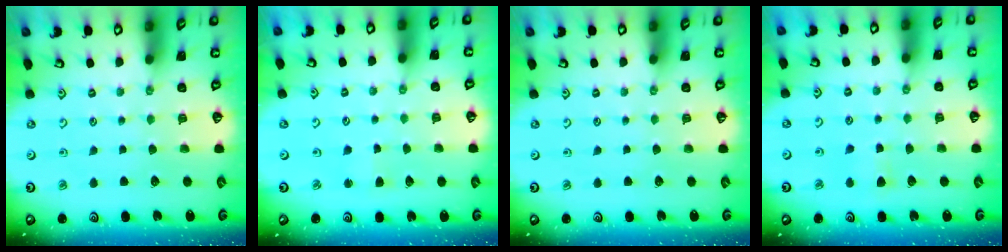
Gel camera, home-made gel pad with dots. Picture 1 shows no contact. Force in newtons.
{"total": 2.5, "press": 2.5, "slide": 0.3}
{"total": 0.0}
{"total": 4.0, "press": 3.9, "slide": 0.4}